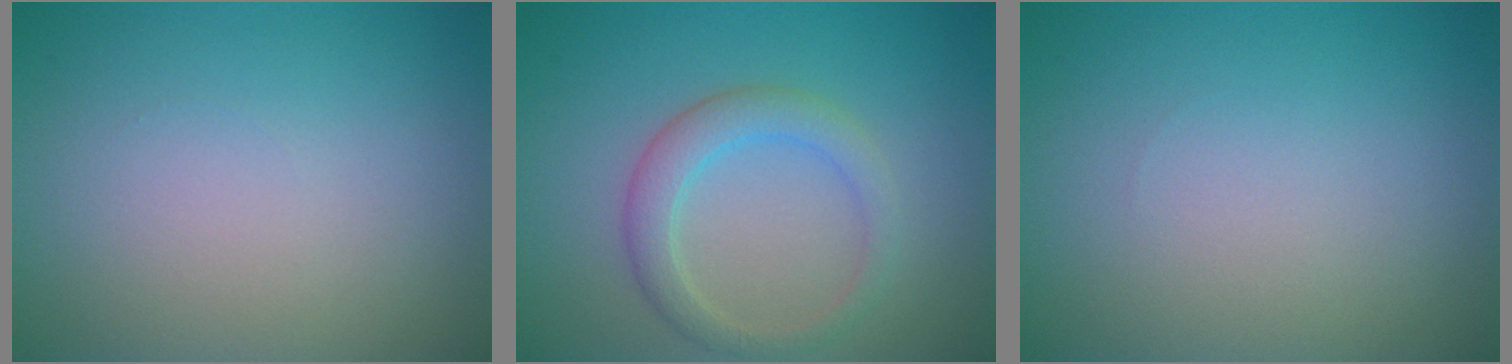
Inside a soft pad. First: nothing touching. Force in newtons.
{"total": 2.9, "press": 2.9, "slide": 0.2}
{"total": 0.0}